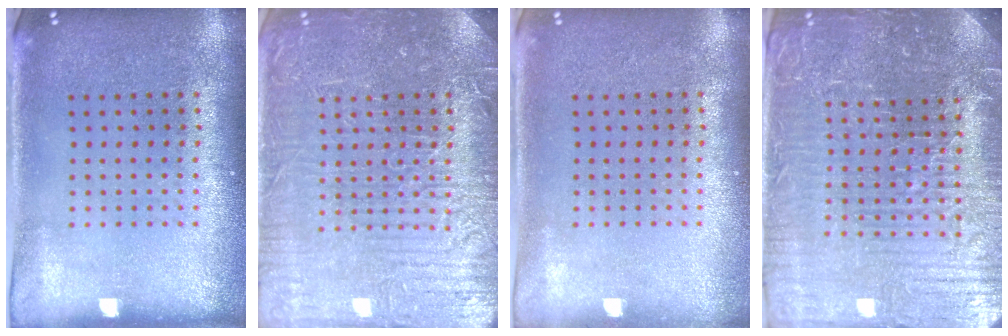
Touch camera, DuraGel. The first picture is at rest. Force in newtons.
{"total": 5.0, "press": 5.0, "slide": 0.6}
{"total": 0.5, "press": 0.5, "slide": 0.1}
{"total": 5.5, "press": 5.1, "slide": 2.0}